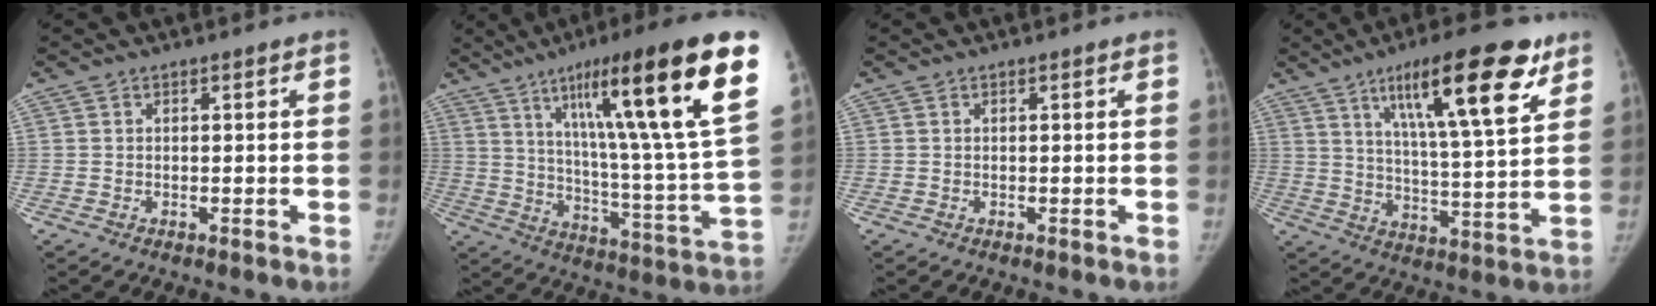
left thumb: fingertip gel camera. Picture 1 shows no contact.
{"total": 28.8, "force": [14.2, 3.5, 24.8], "torque": [-0.362, -0.039, 0.221]}
{"total": 0.0}
{"total": 20.1, "force": [10.9, 4.7, 16.2], "torque": [-0.225, -0.039, 0.173]}